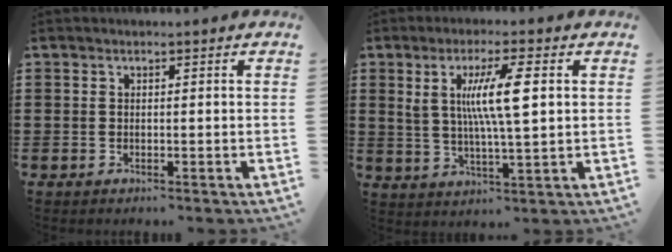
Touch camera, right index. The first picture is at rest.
{"total": 8.7, "force": [2.0, 1.3, 8.3], "torque": [-0.162, 0.002, 0.029]}